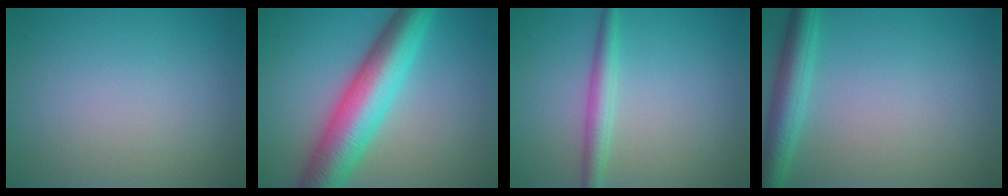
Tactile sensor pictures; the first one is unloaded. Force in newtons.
{"total": 9.1, "press": 9.1, "slide": 0.1}
{"total": 2.5, "press": 2.5, "slide": 0.0}
{"total": 3.9, "press": 3.9, "slide": 0.1}